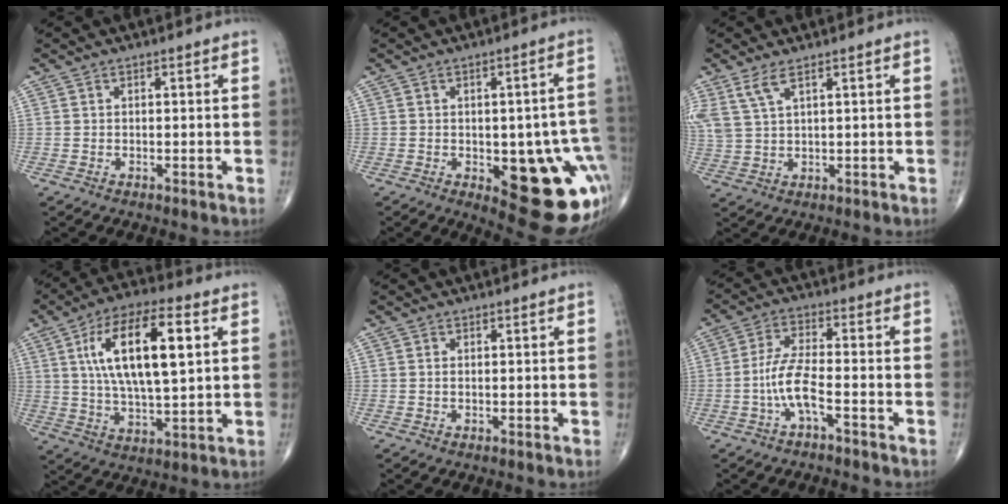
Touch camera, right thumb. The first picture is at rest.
{"total": 19.2, "force": [-5.0, 7.9, 16.8], "torque": [-0.144, 0.016, -0.033]}
{"total": 5.0, "force": [3.1, 1.5, 3.6], "torque": [-0.094, -0.005, 0.075]}
{"total": 18.0, "force": [4.8, 6.7, 16.0], "torque": [-0.279, 0.002, 0.082]}
{"total": 0.6, "force": [0.1, 0.3, 0.5], "torque": [-0.013, 0.003, 0.004]}
{"total": 6.7, "force": [-2.7, 1.6, 5.9], "torque": [-0.129, 0.029, -0.054]}